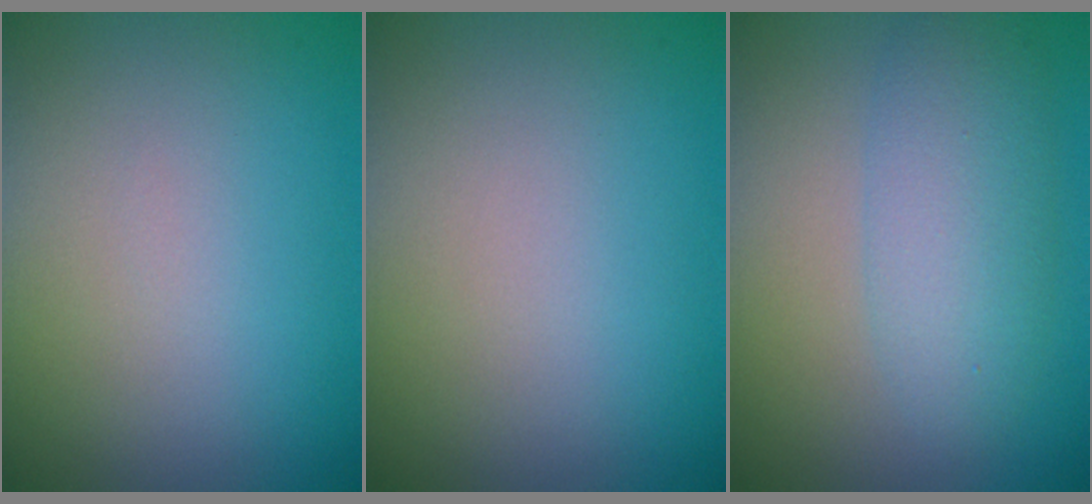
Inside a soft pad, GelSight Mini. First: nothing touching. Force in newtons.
{"total": 0.0}
{"total": 4.5, "press": 4.5, "slide": 0.2}